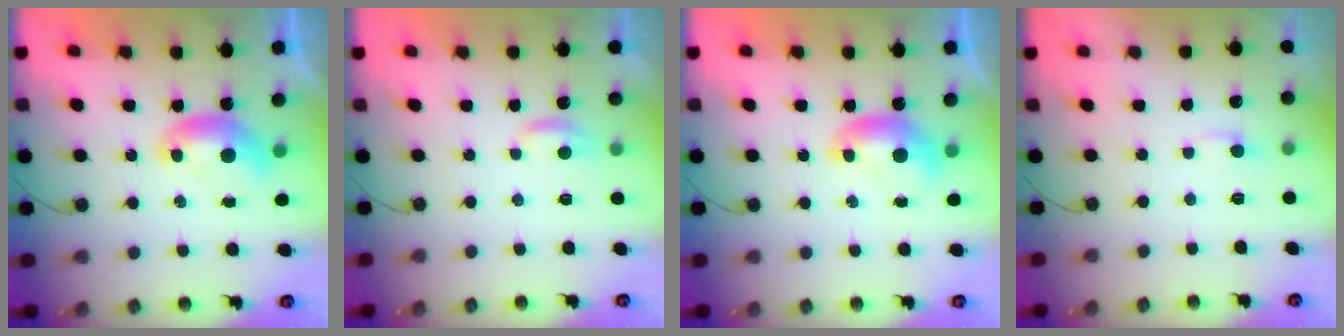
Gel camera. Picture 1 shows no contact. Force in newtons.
{"total": 1.8, "press": 1.8, "slide": 0.4}
{"total": 0.0}
{"total": 1.8, "press": 1.7, "slide": 0.5}